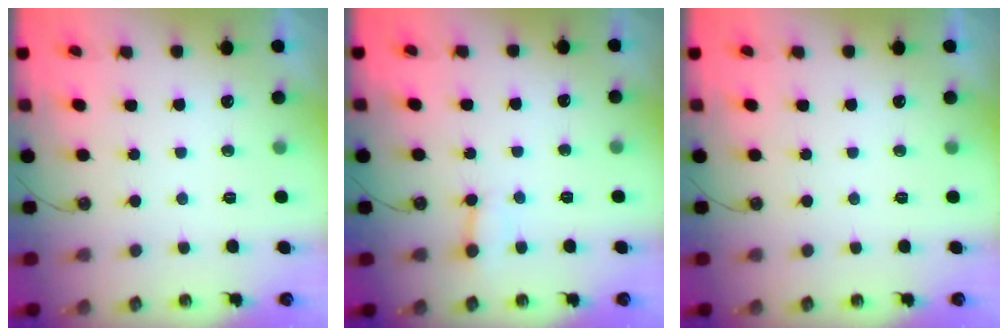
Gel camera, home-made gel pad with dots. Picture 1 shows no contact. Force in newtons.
{"total": 3.9, "press": 3.9, "slide": 0.3}
{"total": 0.0}